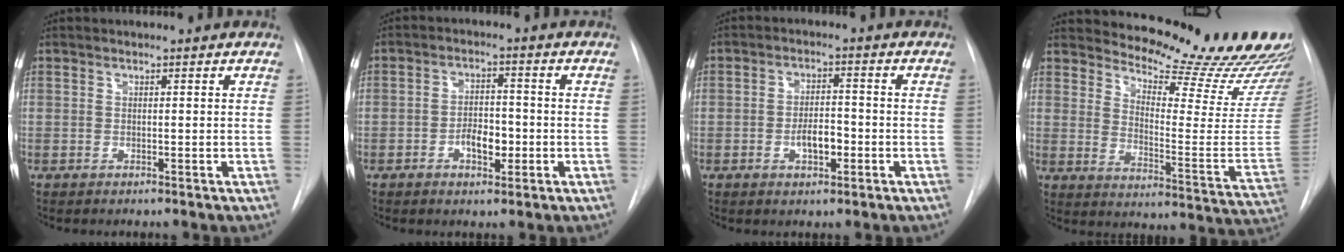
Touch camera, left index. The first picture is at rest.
{"total": 4.8, "force": [-1.8, 2.4, 3.7], "torque": [-0.061, 0.004, -0.029]}
{"total": 4.6, "force": [-1.7, 2.1, 3.8], "torque": [-0.063, 0.001, -0.026]}
{"total": 21.9, "force": [20.3, 2.6, 7.7], "torque": [-0.112, -0.118, 0.245]}